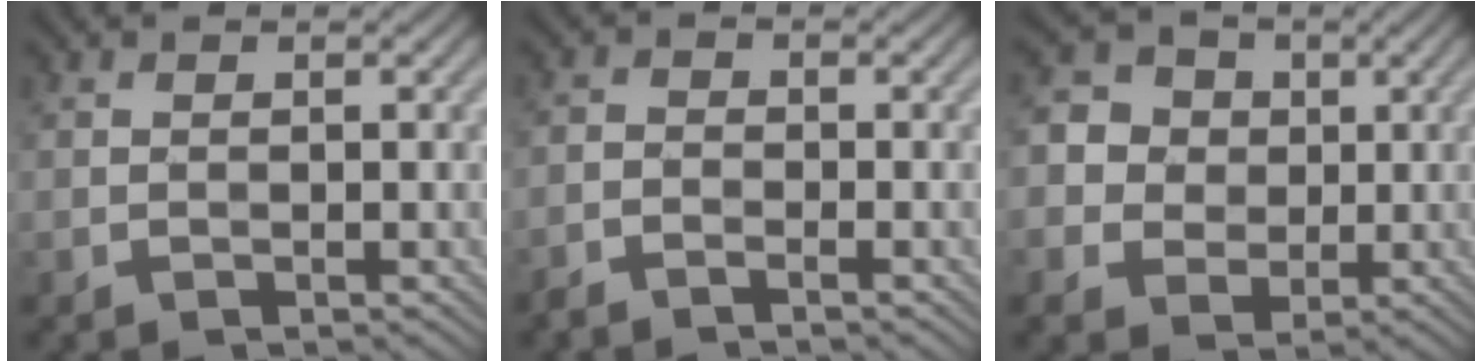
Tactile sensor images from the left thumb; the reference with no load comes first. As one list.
[{"total": 1.6, "force": [-1.4, 0.4, 0.6], "torque": [-0.021, 0.001, -0.034]}, {"total": 6.3, "force": [0.9, 5.8, 2.2], "torque": [-0.082, 0.016, 0.007]}]